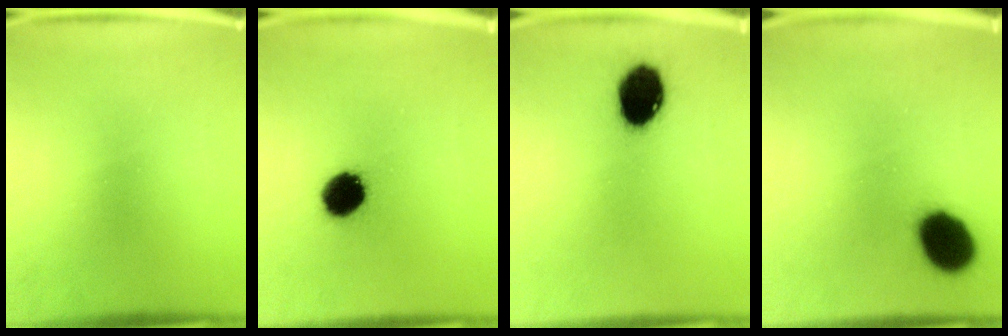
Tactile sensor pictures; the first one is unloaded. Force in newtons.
{"total": 10.8}
{"total": 13.1}
{"total": 13.0}